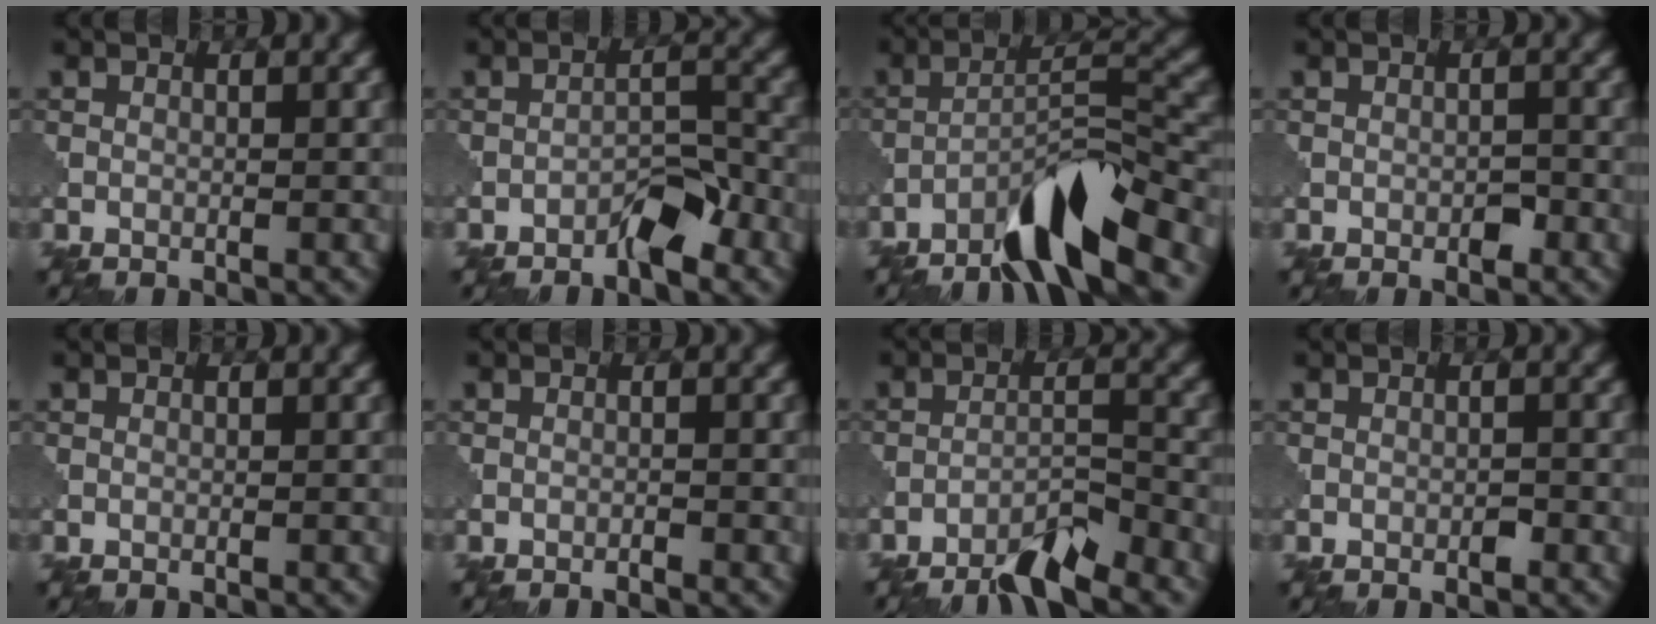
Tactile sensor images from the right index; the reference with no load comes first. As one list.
[{"total": 3.1, "force": [-2.3, 0.9, 1.9], "torque": [-0.024, 0.013, -0.040]}, {"total": 7.3, "force": [-5.4, 0.9, 4.9], "torque": [-0.082, 0.010, -0.100]}, {"total": 1.1, "force": [-0.5, 0.5, 0.8], "torque": [-0.011, 0.002, -0.007]}, {"total": 0.0}, {"total": 0.5, "force": [-0.4, 0.0, 0.3], "torque": [-0.004, 0.002, -0.010]}, {"total": 4.6, "force": [-3.8, 0.5, 2.6], "torque": [-0.044, 0.005, -0.073]}, {"total": 0.7, "force": [-0.3, 0.3, 0.5], "torque": [-0.008, 0.002, -0.006]}]